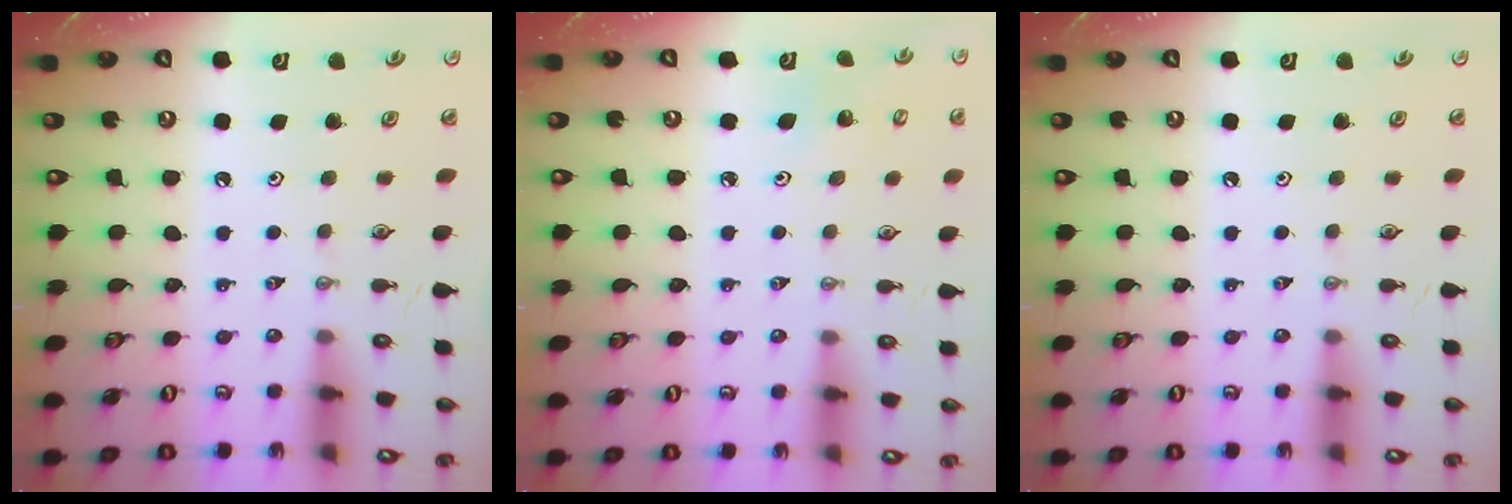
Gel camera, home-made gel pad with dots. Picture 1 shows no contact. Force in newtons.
{"total": 5.1, "press": 4.7, "slide": 1.9}
{"total": 0.0}